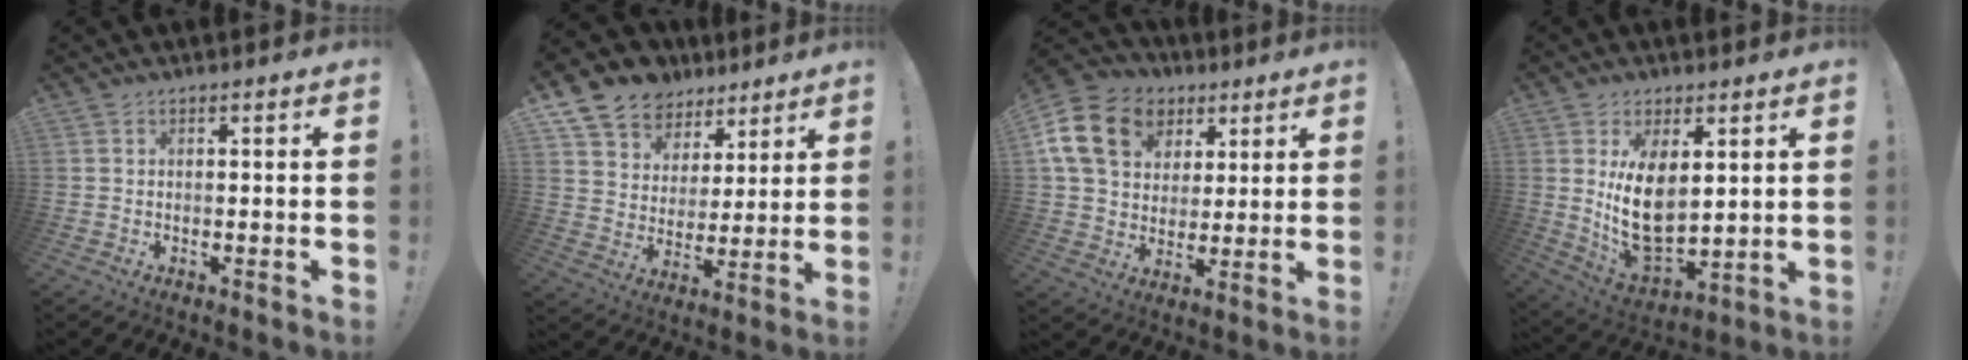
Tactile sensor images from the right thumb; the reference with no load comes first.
{"total": 10.9, "force": [7.7, 7.4, 2.1], "torque": [-0.042, -0.063, 0.149]}
{"total": 18.4, "force": [6.9, 14.0, 9.7], "torque": [-0.156, -0.021, 0.142]}
{"total": 14.0, "force": [3.6, 8.4, 10.6], "torque": [-0.204, -0.041, 0.067]}